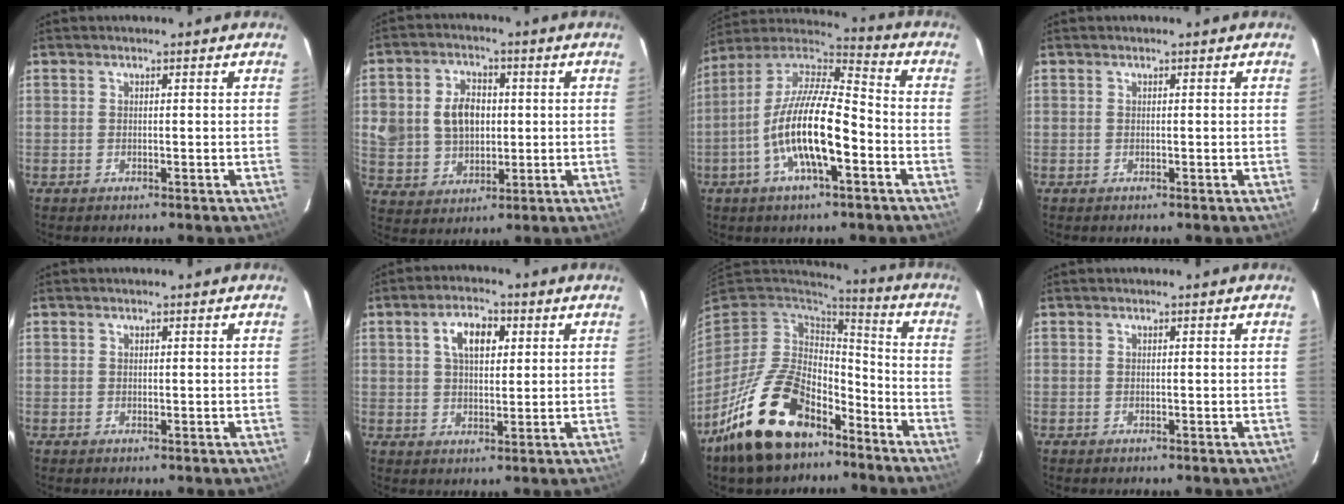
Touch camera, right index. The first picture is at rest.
{"total": 10.4, "force": [1.1, 8.1, 6.5], "torque": [-0.138, 0.020, 0.032]}
{"total": 17.1, "force": [-5.6, 4.9, 15.4], "torque": [-0.294, -0.005, -0.112]}
{"total": 0.0}
{"total": 0.0}
{"total": 6.4, "force": [2.2, 3.5, 5.0], "torque": [-0.086, 0.017, 0.039]}
{"total": 20.9, "force": [-12.6, 11.2, 12.3], "torque": [-0.255, -0.005, -0.206]}
{"total": 0.0}